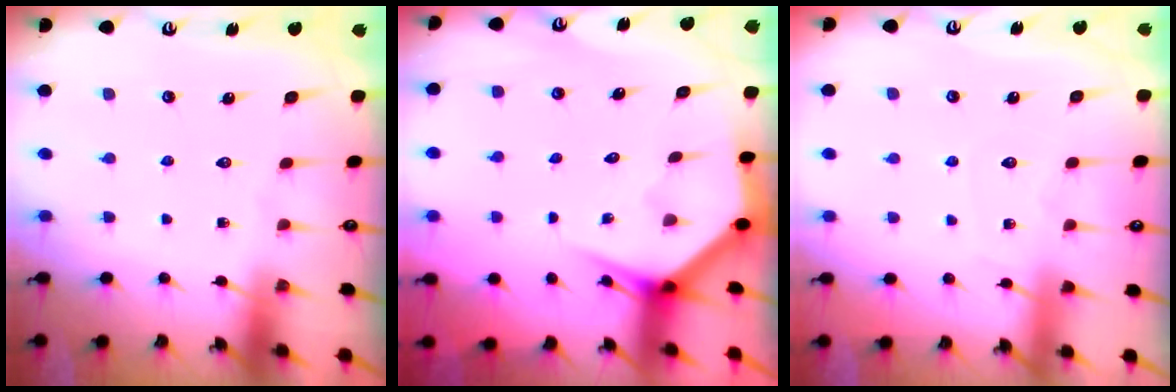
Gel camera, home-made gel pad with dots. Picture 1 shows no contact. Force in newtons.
{"total": 3.5, "press": 3.5, "slide": 0.2}
{"total": 4.8, "press": 4.7, "slide": 0.8}